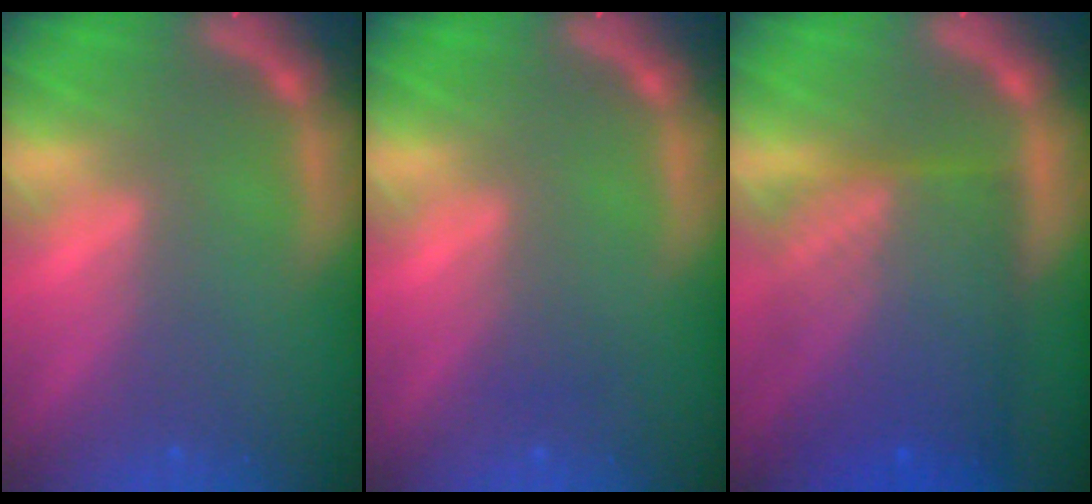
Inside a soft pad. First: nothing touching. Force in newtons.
{"total": 1.0}
{"total": 10.1}